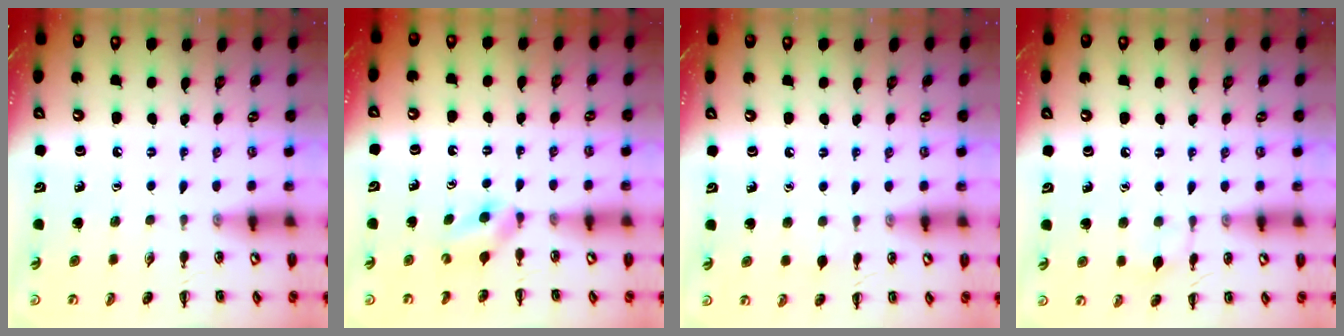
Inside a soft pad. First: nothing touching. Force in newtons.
{"total": 3.0, "press": 2.7, "slide": 1.3}
{"total": 3.8, "press": 3.6, "slide": 1.3}
{"total": 6.5, "press": 6.2, "slide": 1.9}